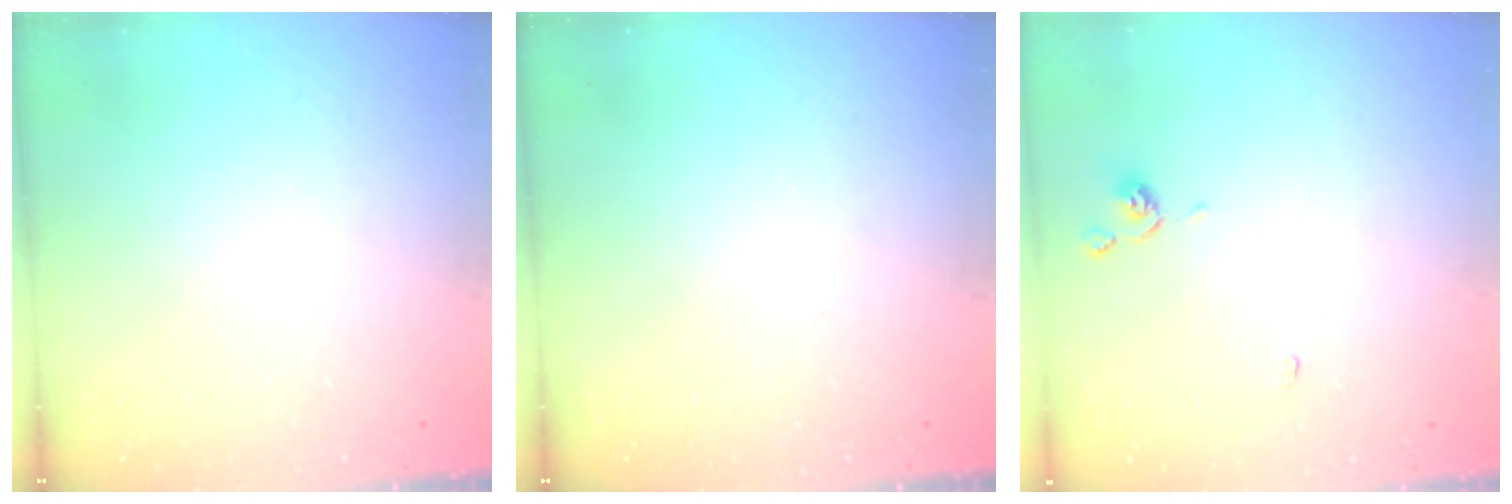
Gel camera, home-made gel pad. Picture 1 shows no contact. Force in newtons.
{"total": 0.0}
{"total": 0.9, "press": 0.9, "slide": 0.4}